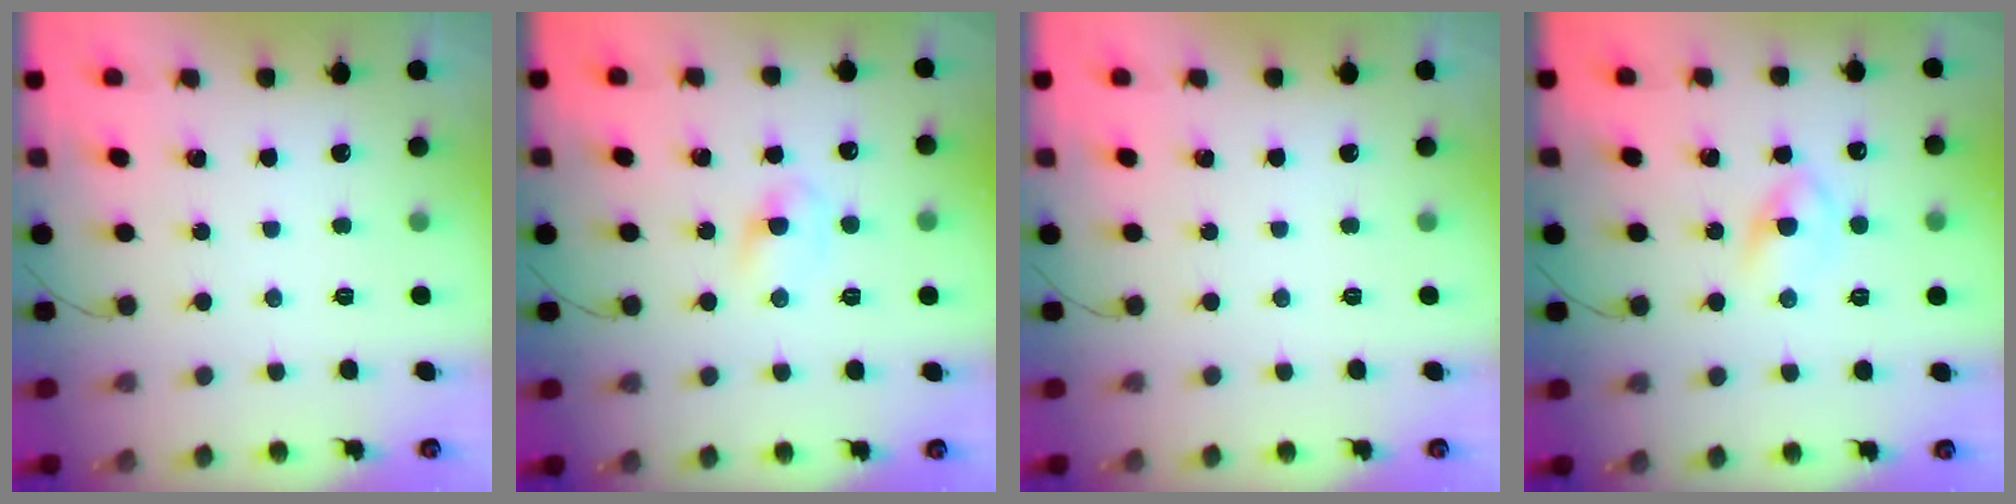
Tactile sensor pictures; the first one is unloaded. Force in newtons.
{"total": 4.0, "press": 3.7, "slide": 1.5}
{"total": 0.0}
{"total": 4.0, "press": 3.8, "slide": 1.2}